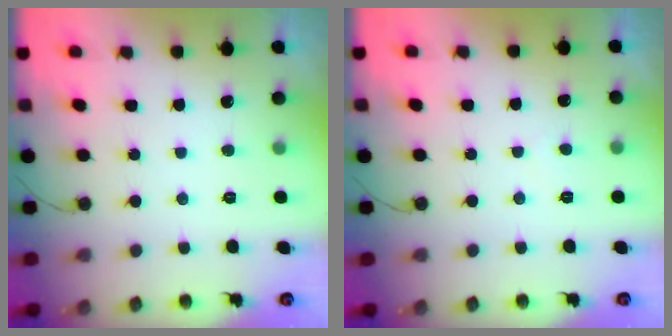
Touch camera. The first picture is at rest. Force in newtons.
{"total": 2.9, "press": 2.9, "slide": 0.3}